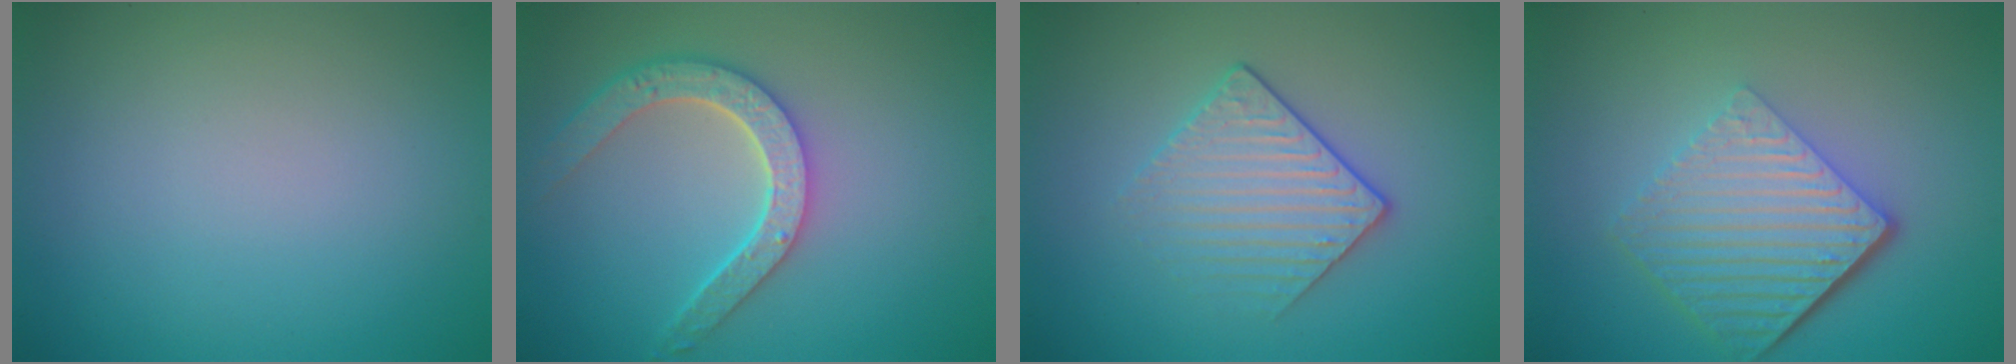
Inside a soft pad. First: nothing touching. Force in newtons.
{"total": 4.6, "press": 3.8, "slide": 2.7}
{"total": 3.1, "press": 2.9, "slide": 1.1}
{"total": 6.4, "press": 4.3, "slide": 4.8}